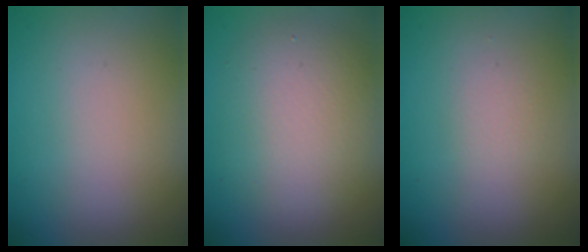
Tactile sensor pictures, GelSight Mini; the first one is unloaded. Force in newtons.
{"total": 5.5, "press": 5.5, "slide": 0.6}
{"total": 1.0, "press": 0.9, "slide": 0.1}